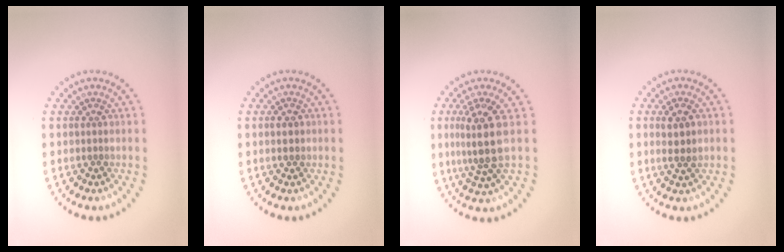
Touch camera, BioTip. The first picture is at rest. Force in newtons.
{"total": 1.6, "press": 1.6, "slide": 0.1}
{"total": 4.1, "press": 3.4, "slide": 2.3}
{"total": 2.3, "press": 2.2, "slide": 0.7}